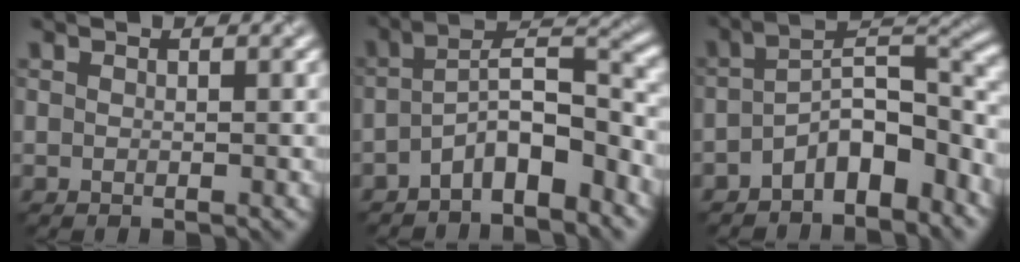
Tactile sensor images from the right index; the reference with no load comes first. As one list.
[{"total": 6.4, "force": [-3.8, 1.9, 4.8], "torque": [-0.077, 0.017, -0.073]}, {"total": 6.7, "force": [-4.0, 2.7, 4.6], "torque": [-0.064, 0.016, -0.078]}]